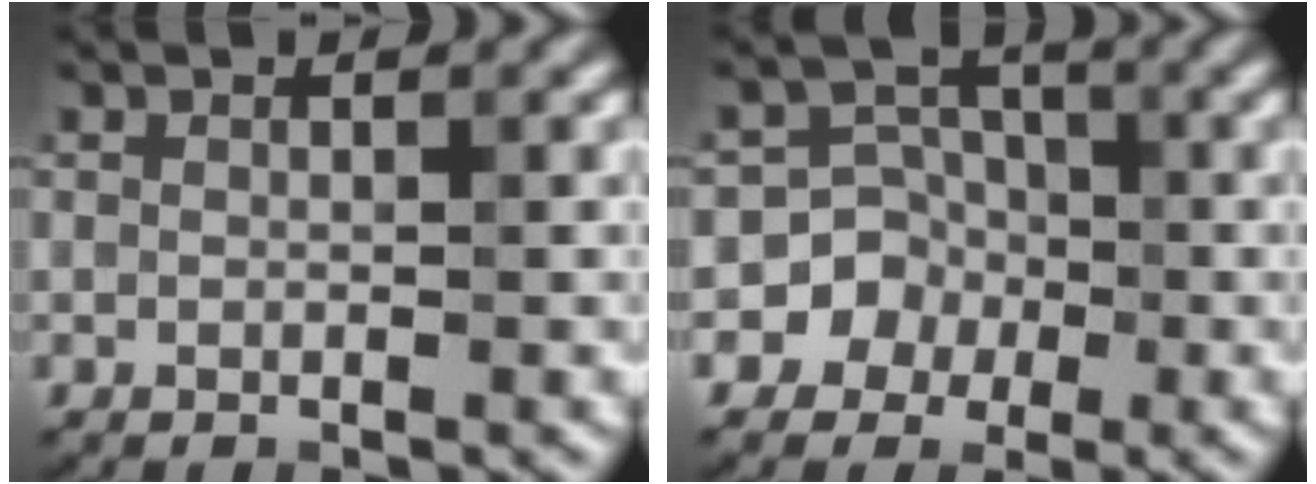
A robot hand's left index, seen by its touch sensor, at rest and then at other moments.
{"total": 5.4, "force": [-1.9, 5.0, 0.3], "torque": [0.035, 0.013, -0.054]}